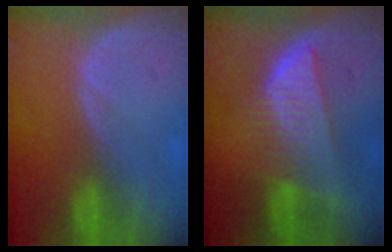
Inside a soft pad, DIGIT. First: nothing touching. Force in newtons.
{"total": 8.2, "press": 7.3, "slide": 3.8}